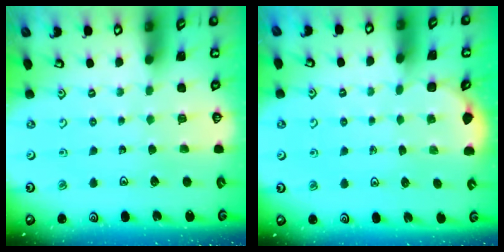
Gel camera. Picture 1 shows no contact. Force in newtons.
{"total": 2.1, "press": 1.8, "slide": 1.1}